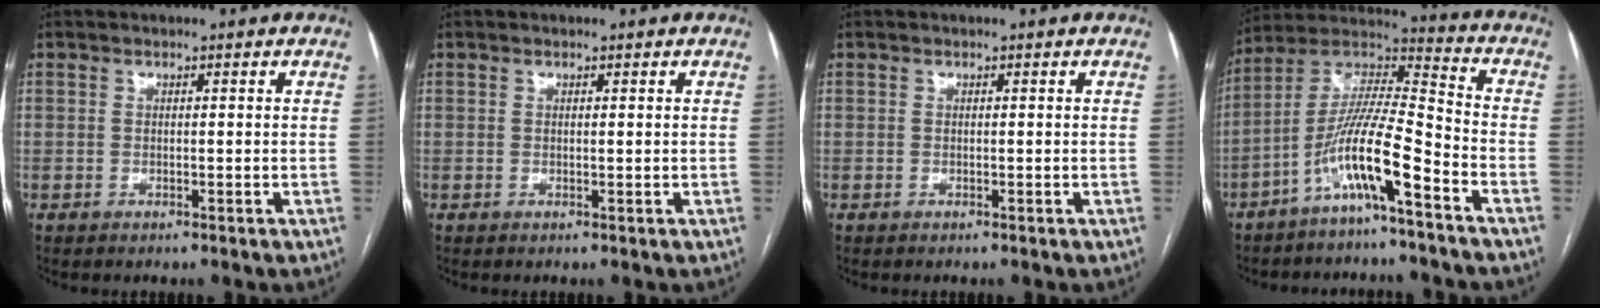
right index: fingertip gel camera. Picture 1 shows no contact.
{"total": 0.0}
{"total": 0.0}
{"total": 12.4, "force": [-6.7, 0.4, 10.4], "torque": [-0.204, 0.011, -0.132]}